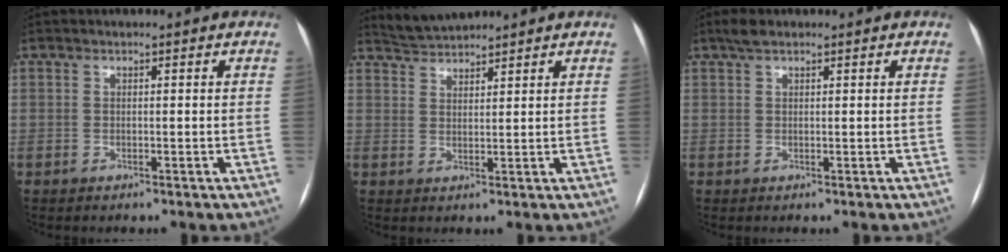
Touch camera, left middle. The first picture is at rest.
{"total": 3.8, "force": [3.8, -0.2, 0.1], "torque": [-0.014, 0.015, 0.077]}
{"total": 2.0, "force": [1.5, 0.7, 1.1], "torque": [-0.027, 0.014, 0.031]}